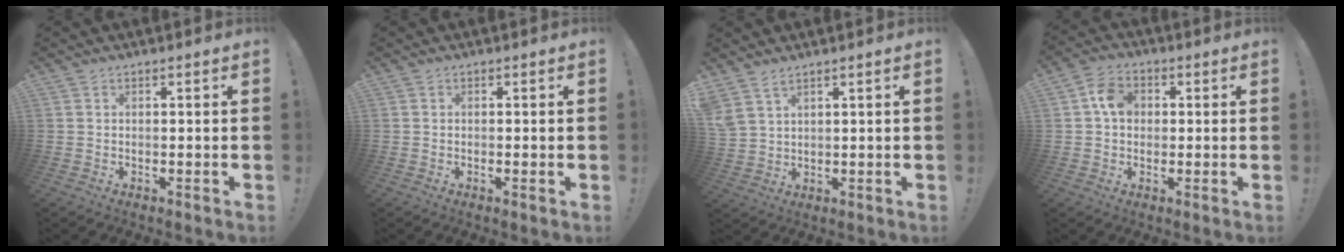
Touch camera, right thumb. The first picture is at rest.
{"total": 0.6, "force": [-0.2, -0.1, 0.6], "torque": [-0.013, 0.000, -0.004]}
{"total": 4.4, "force": [3.4, 1.5, 2.4], "torque": [-0.057, -0.013, 0.070]}
{"total": 7.2, "force": [1.1, 5.7, 4.3], "torque": [-0.064, 0.012, 0.022]}